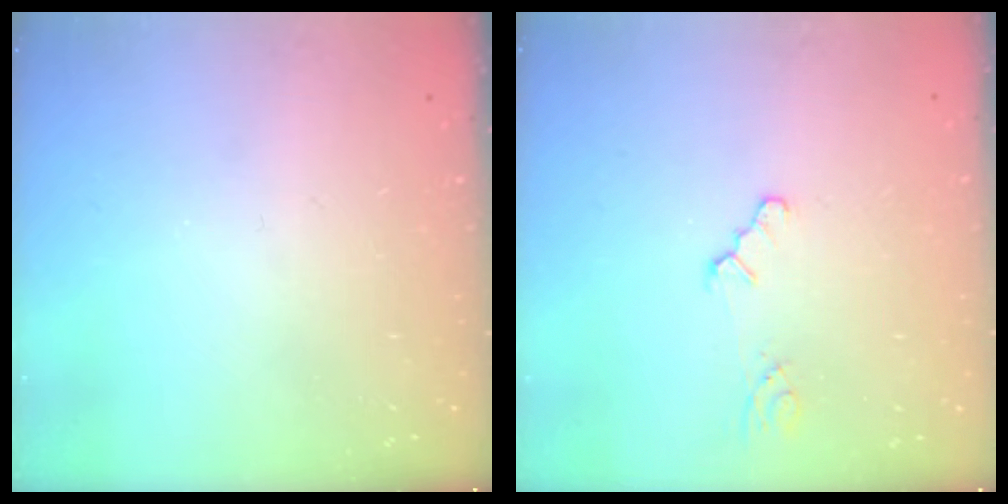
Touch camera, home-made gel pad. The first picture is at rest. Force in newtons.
{"total": 1.0, "press": 1.0, "slide": 0.2}